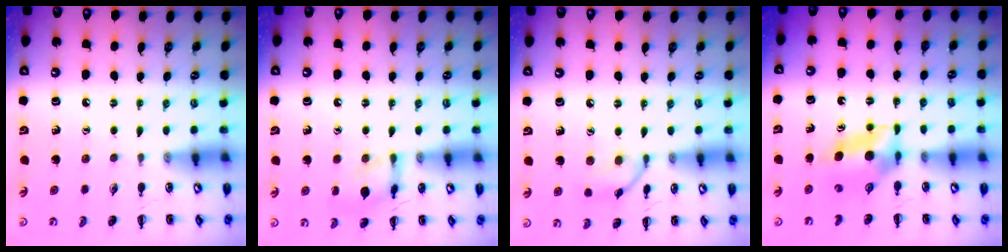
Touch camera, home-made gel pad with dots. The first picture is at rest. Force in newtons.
{"total": 10.0, "press": 10.0, "slide": 0.6}
{"total": 8.0, "press": 8.0, "slide": 0.7}
{"total": 6.2, "press": 6.1, "slide": 0.8}